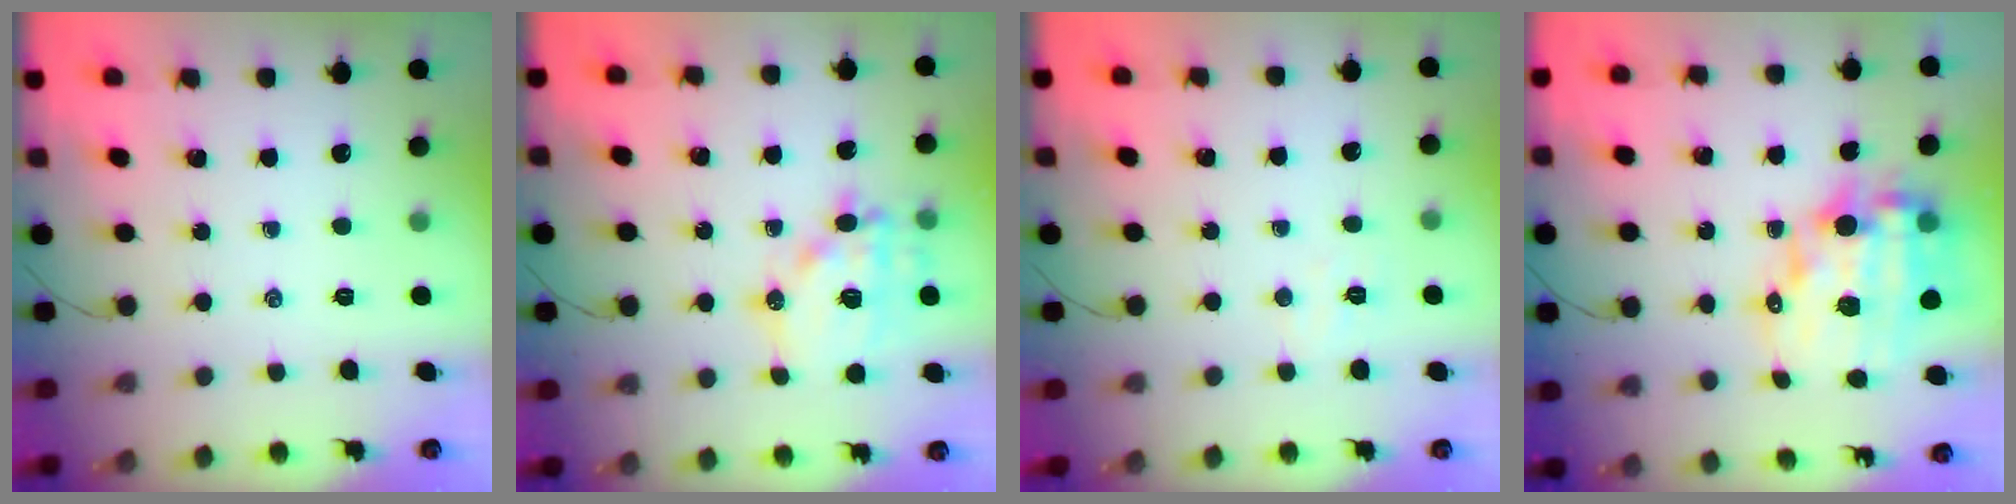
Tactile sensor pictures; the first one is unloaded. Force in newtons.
{"total": 15.2, "press": 14.9, "slide": 3.2}
{"total": 3.6, "press": 3.5, "slide": 0.8}
{"total": 16.4, "press": 15.9, "slide": 3.8}